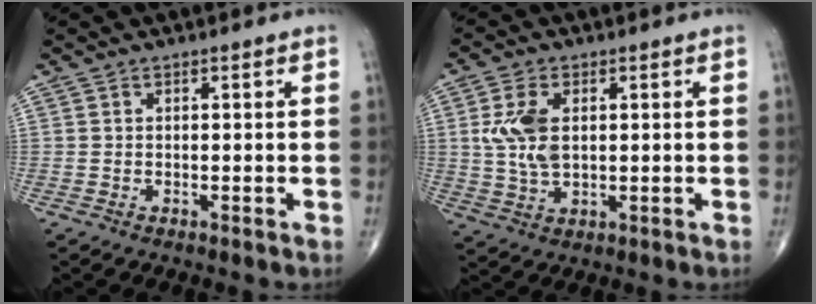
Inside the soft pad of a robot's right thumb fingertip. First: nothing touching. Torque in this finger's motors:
{"motor_torque": [0.71, 1.92, 0.79, -0.09, 0.09]}